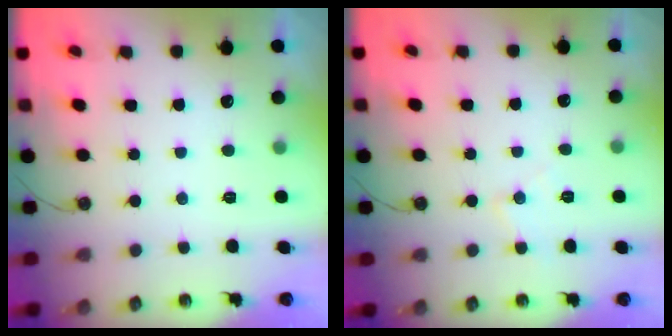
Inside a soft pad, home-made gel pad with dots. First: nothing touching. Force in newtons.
{"total": 5.9, "press": 5.9, "slide": 0.5}